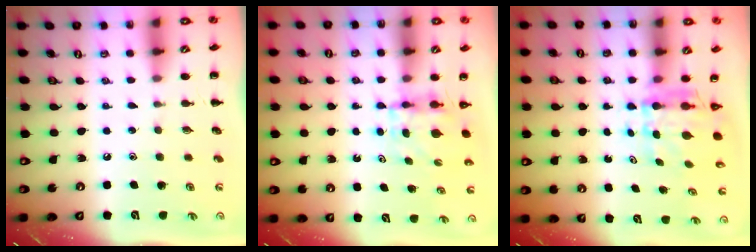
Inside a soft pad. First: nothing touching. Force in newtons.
{"total": 4.0, "press": 4.0, "slide": 0.3}
{"total": 5.7, "press": 5.6, "slide": 1.1}